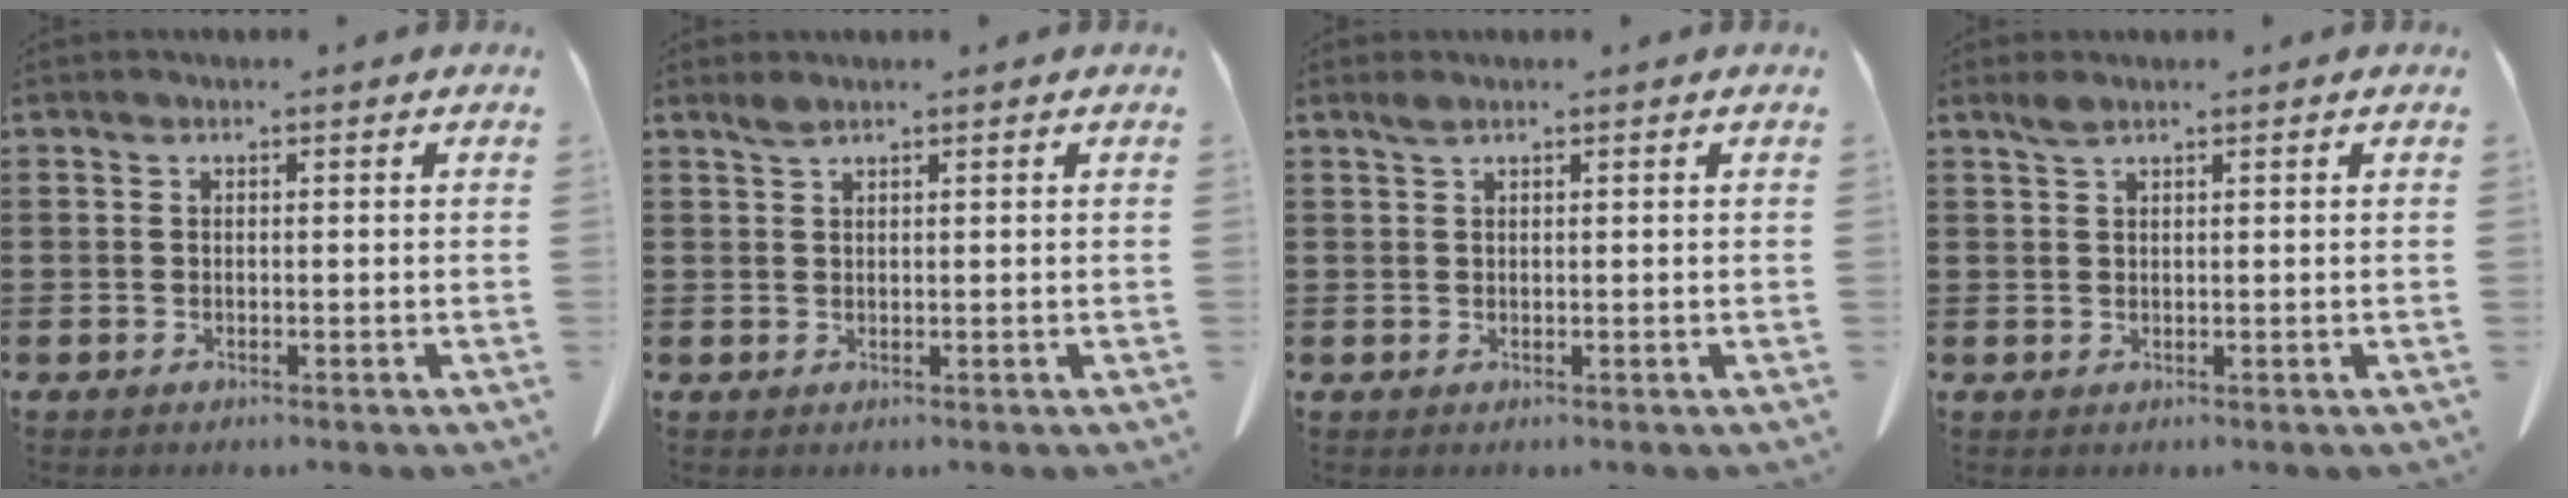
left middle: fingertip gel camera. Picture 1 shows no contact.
{"total": 1.3, "force": [1.0, 0.1, 0.8], "torque": [-0.020, -0.002, 0.020]}
{"total": 1.1, "force": [0.7, 0.1, 0.8], "torque": [-0.017, 0.000, 0.014]}
{"total": 1.6, "force": [1.1, 0.2, 1.1], "torque": [-0.025, 0.000, 0.022]}